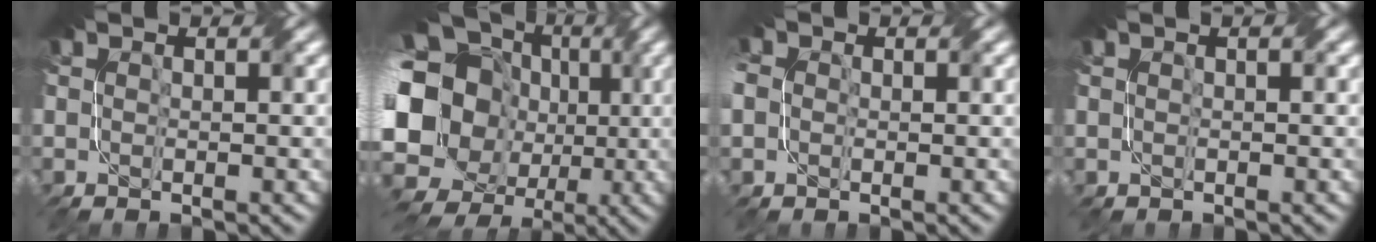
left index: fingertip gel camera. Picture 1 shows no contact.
{"total": 18.4, "force": [-0.3, 16.5, 8.0], "torque": [-0.183, 0.009, -0.036]}
{"total": 3.0, "force": [0.4, 2.8, 0.9], "torque": [-0.029, 0.020, -0.010]}
{"total": 0.6, "force": [0.5, -0.2, -0.3], "torque": [0.001, 0.004, 0.005]}